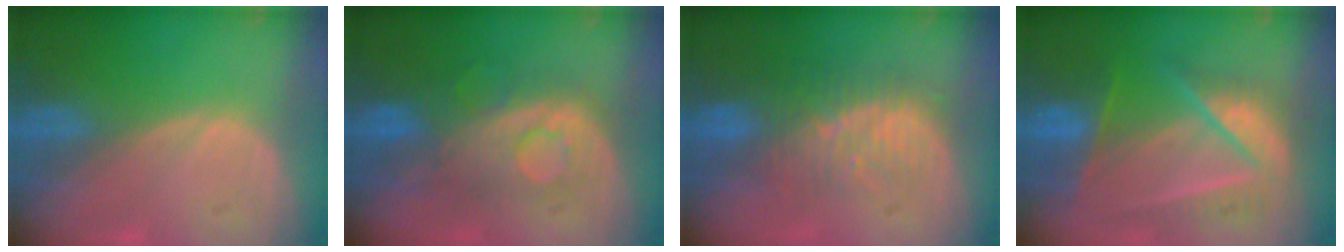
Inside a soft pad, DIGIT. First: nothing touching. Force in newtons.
{"total": 7.9, "press": 7.9, "slide": 0.1}
{"total": 8.5, "press": 7.8, "slide": 3.5}
{"total": 9.0, "press": 8.1, "slide": 3.8}